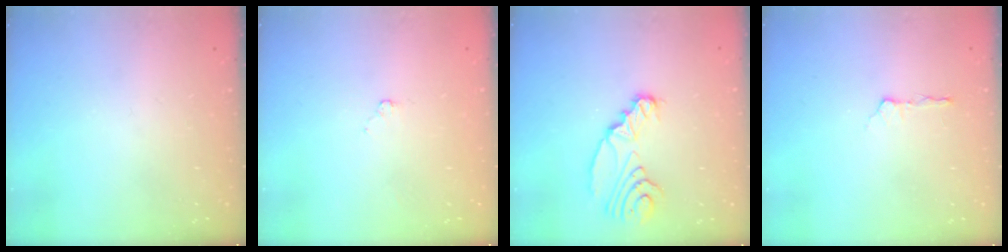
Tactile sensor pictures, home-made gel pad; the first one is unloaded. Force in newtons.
{"total": 1.3, "press": 1.3, "slide": 0.3}
{"total": 10.3, "press": 10.1, "slide": 2.1}
{"total": 2.9, "press": 2.4, "slide": 1.6}